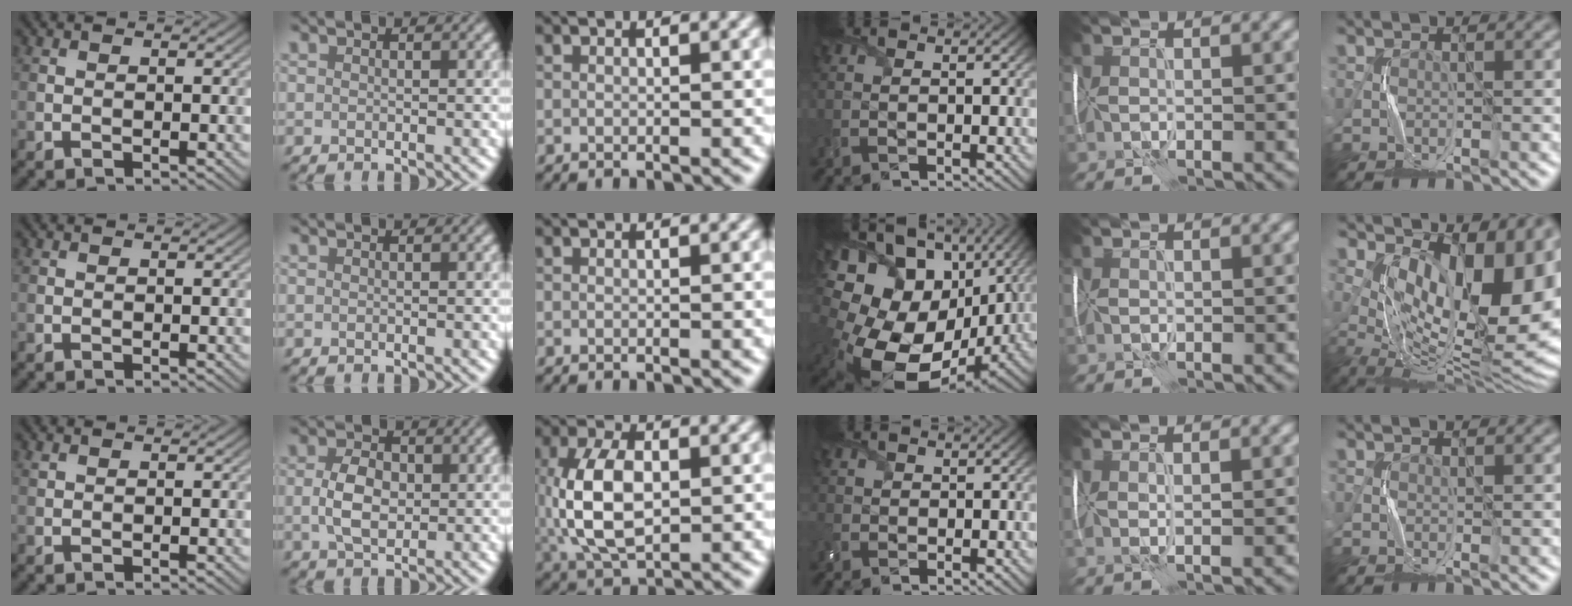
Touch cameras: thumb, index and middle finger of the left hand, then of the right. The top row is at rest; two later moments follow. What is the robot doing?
{"motion": "wrap", "object": "receipt paper"}